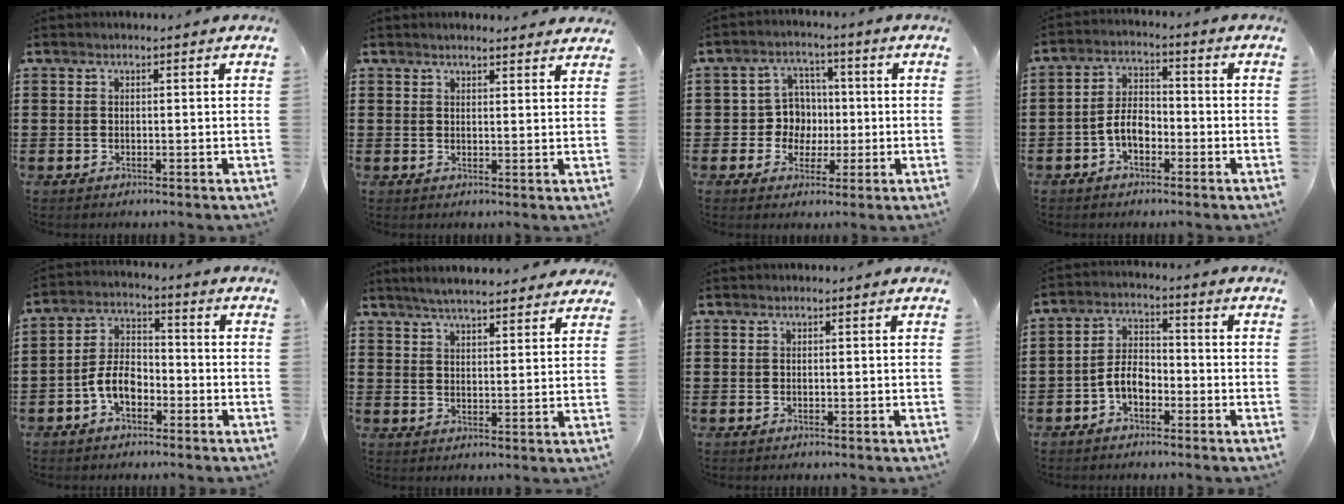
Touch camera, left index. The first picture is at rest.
{"total": 1.9, "force": [1.9, 0.0, 0.3], "torque": [-0.009, 0.001, 0.036]}
{"total": 6.1, "force": [0.0, 5.8, 2.0], "torque": [-0.059, 0.019, 0.001]}
{"total": 4.5, "force": [-2.1, 2.6, 3.1], "torque": [-0.068, 0.007, -0.045]}
{"total": 5.7, "force": [-2.9, 3.3, 3.7], "torque": [-0.092, 0.006, -0.062]}
{"total": 4.8, "force": [4.5, 0.3, 1.4], "torque": [-0.040, -0.012, 0.082]}
{"total": 0.0}
{"total": 4.7, "force": [-2.4, 2.7, 3.0], "torque": [-0.067, 0.010, -0.051]}